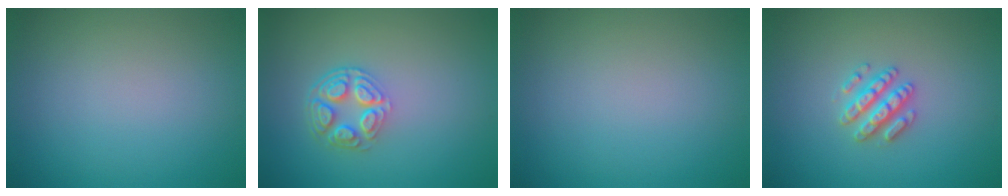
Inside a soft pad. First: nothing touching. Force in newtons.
{"total": 4.1, "press": 3.1, "slide": 2.7}
{"total": 0.0}
{"total": 2.6, "press": 2.5, "slide": 0.4}